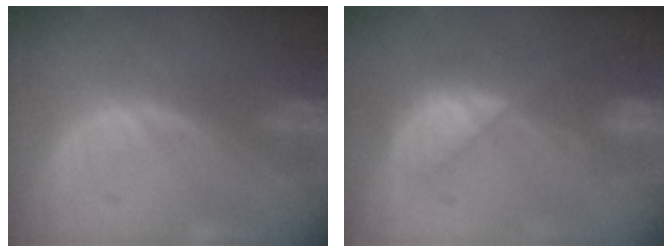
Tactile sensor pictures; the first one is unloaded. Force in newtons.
{"total": 8.0, "press": 7.1, "slide": 3.6}